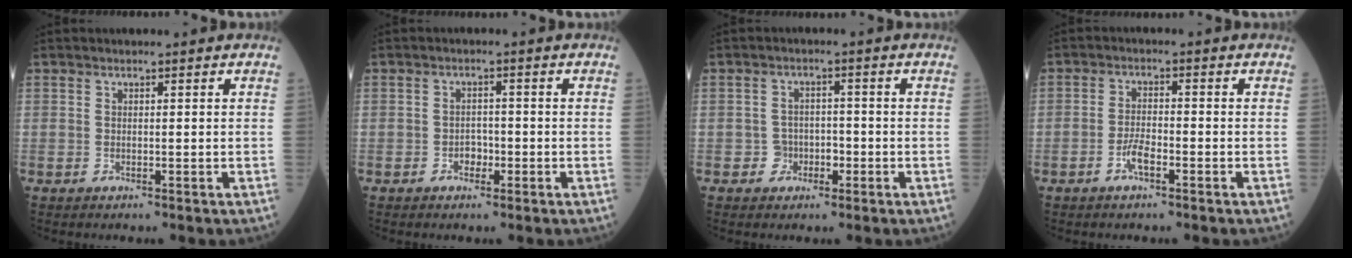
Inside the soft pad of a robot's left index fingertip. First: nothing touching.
{"total": 1.9, "force": [-0.9, 1.3, 1.0], "torque": [-0.009, 0.007, -0.016]}
{"total": 2.9, "force": [-1.2, 2.5, 0.6], "torque": [-0.002, 0.011, -0.022]}
{"total": 3.0, "force": [-1.7, 0.8, 2.3], "torque": [-0.045, 0.002, -0.034]}